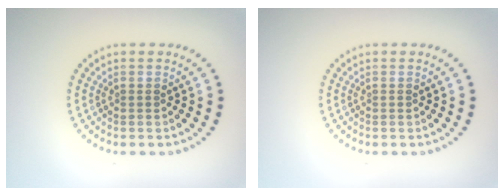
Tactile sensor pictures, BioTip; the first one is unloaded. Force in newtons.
{"total": 0.0}